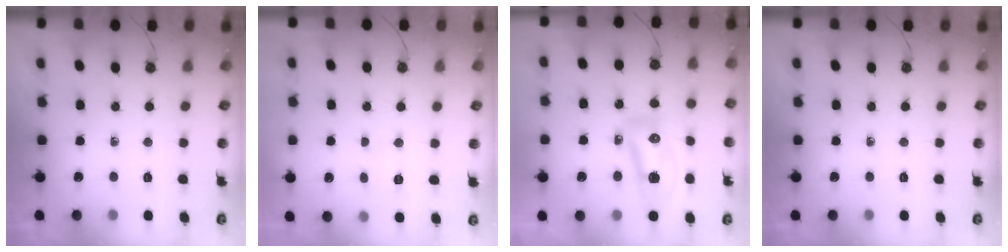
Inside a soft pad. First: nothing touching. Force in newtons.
{"total": 3.2, "press": 3.1, "slide": 0.7}
{"total": 12.0, "press": 11.9, "slide": 1.5}
{"total": 0.0}